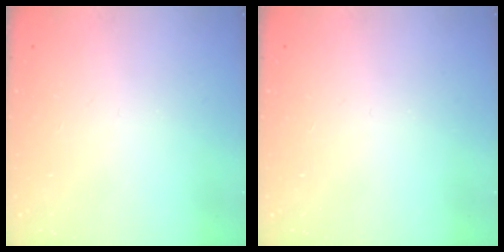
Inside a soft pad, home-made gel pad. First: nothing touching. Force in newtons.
{"total": 0.0}